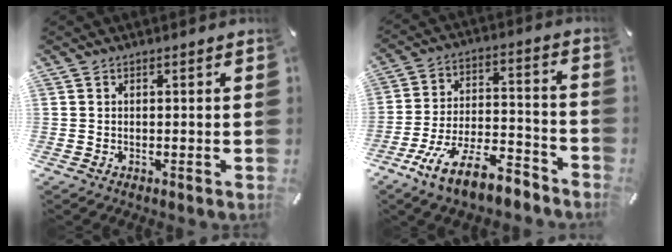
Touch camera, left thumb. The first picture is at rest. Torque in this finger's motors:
{"motor_torque": [0.34, 3.88, 1.45, 1.32, 0.27]}